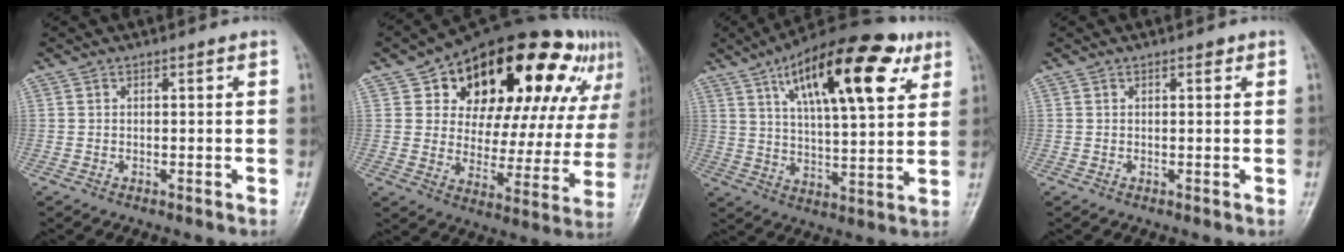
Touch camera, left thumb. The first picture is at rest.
{"total": 30.2, "force": [14.4, 15.6, 21.4], "torque": [-0.257, 0.008, 0.214]}
{"total": 22.9, "force": [10.8, 8.3, 18.5], "torque": [-0.264, -0.018, 0.169]}
{"total": 0.8, "force": [0.5, 0.4, 0.5], "torque": [-0.005, -0.002, 0.005]}